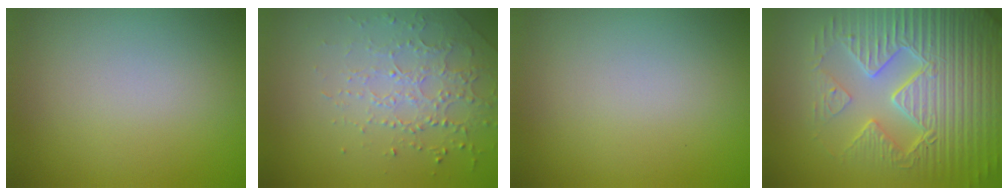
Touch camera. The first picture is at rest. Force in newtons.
{"total": 2.1, "press": 1.9, "slide": 0.9}
{"total": 0.0}
{"total": 9.0, "press": 6.4, "slide": 6.3}